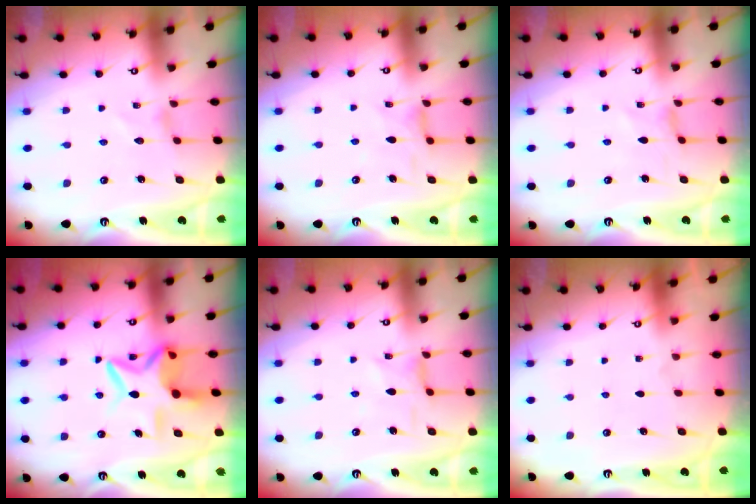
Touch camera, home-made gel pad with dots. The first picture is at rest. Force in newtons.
{"total": 1.7, "press": 1.6, "slide": 0.4}
{"total": 0.0}
{"total": 10.9, "press": 10.9, "slide": 0.9}
{"total": 2.1, "press": 2.1, "slide": 0.5}
{"total": 0.0}